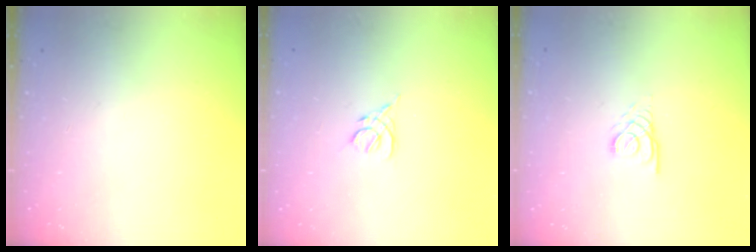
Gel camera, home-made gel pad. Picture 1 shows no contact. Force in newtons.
{"total": 2.8, "press": 2.8, "slide": 0.7}
{"total": 2.2, "press": 2.2, "slide": 0.2}